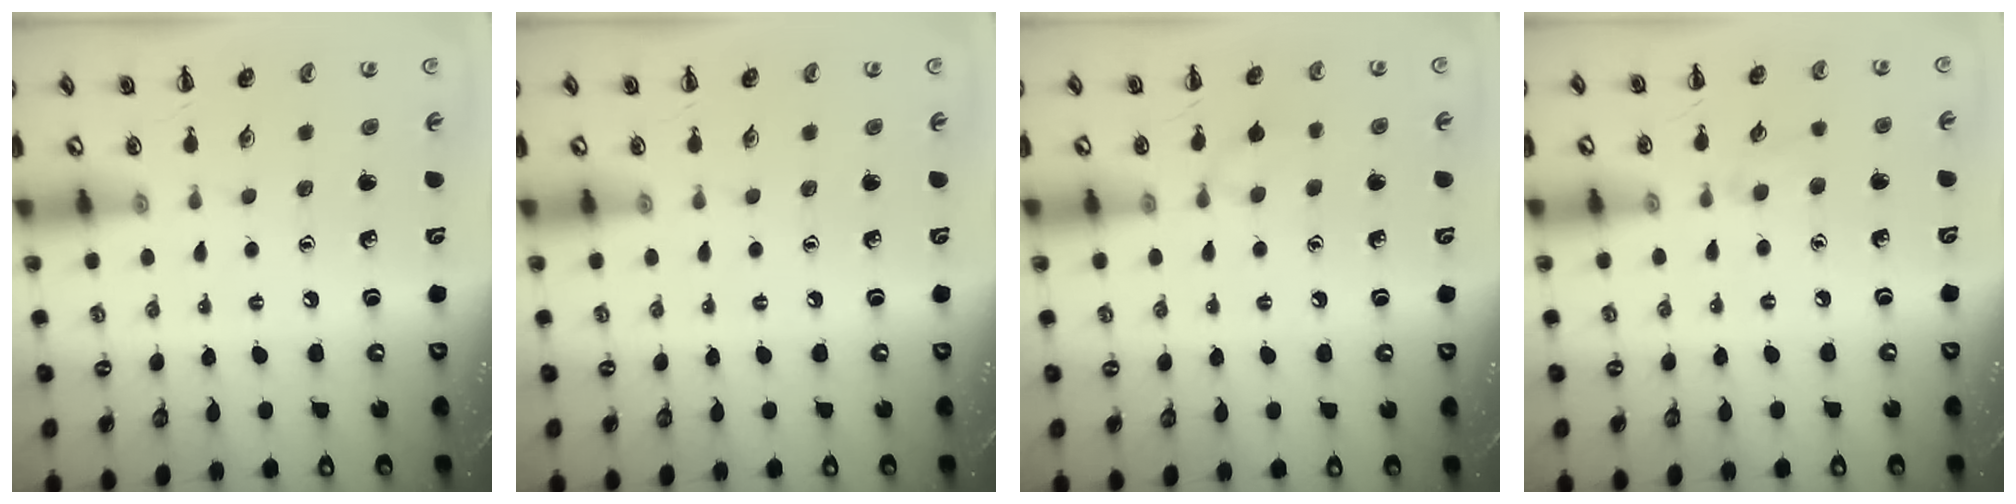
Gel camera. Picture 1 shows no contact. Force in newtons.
{"total": 0.0}
{"total": 6.5, "press": 6.2, "slide": 1.9}
{"total": 3.9, "press": 3.6, "slide": 1.5}